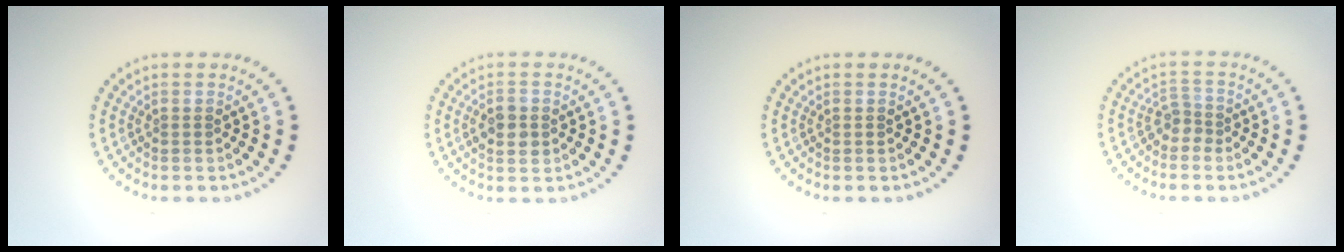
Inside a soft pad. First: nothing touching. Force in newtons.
{"total": 2.8, "press": 2.8, "slide": 0.1}
{"total": 0.0}
{"total": 1.7, "press": 1.1, "slide": 1.2}